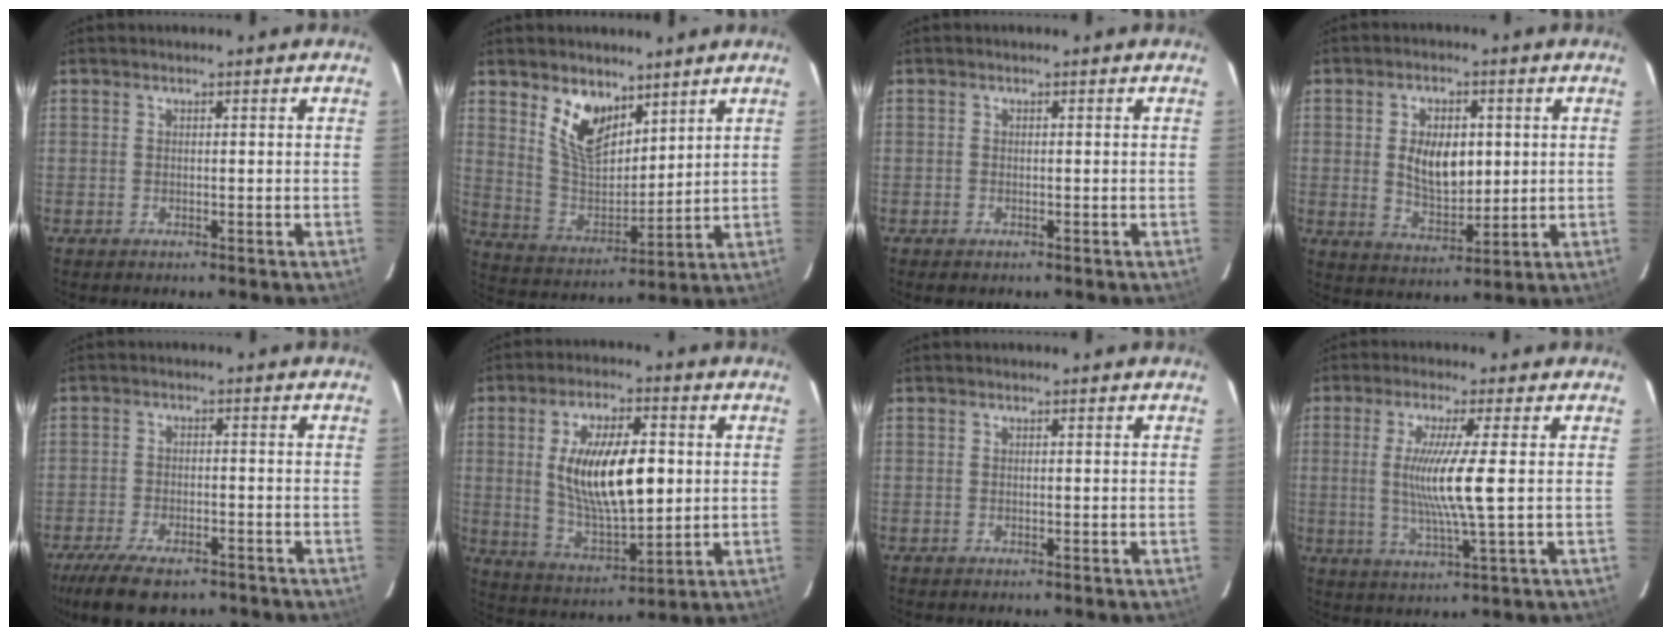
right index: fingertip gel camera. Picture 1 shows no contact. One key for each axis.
{"total": 11.0, "fx": 6.8, "fy": 5.8, "fz": 6.3, "tx": -0.119, "ty": 0.001, "tz": 0.140}
{"total": 0.9, "fx": -0.6, "fy": 0.5, "fz": 0.3, "tx": -0.006, "ty": -0.002, "tz": -0.011}
{"total": 9.1, "fx": 1.1, "fy": 5.2, "fz": 7.4, "tx": -0.135, "ty": 0.002, "tz": 0.030}
{"total": 12.2, "fx": -9.0, "fy": 4.8, "fz": 6.7, "tx": -0.157, "ty": -0.028, "tz": -0.150}
{"total": 16.3, "fx": 1.9, "fy": 6.6, "fz": 14.8, "tx": -0.267, "ty": -0.003, "tz": 0.045}
{"total": 0.0}
{"total": 9.0, "fx": 0.5, "fy": -0.7, "fz": 8.9, "tx": -0.170, "ty": -0.016, "tz": 0.011}